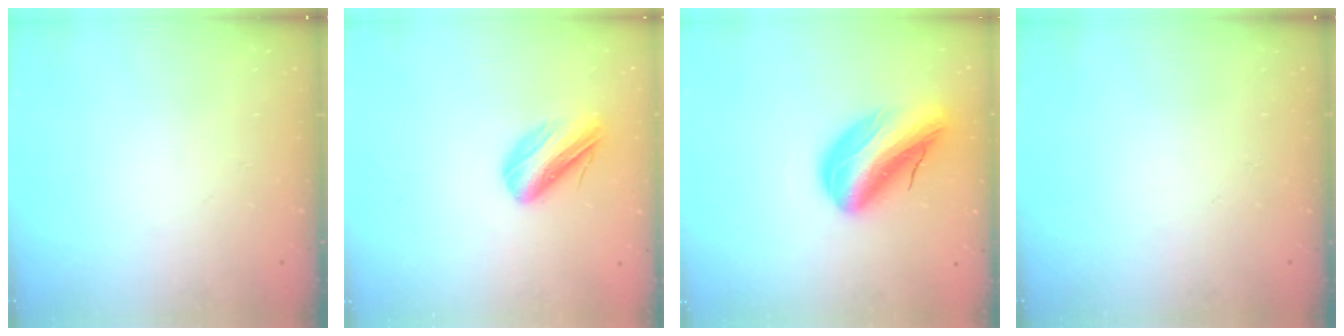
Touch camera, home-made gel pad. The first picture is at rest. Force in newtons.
{"total": 9.9, "press": 9.8, "slide": 1.5}
{"total": 17.5, "press": 17.0, "slide": 4.3}
{"total": 0.0}